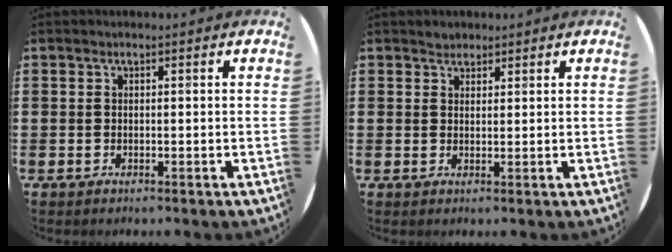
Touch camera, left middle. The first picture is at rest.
{"total": 1.4, "force": [1.3, 0.5, -0.1], "torque": [-0.001, 0.001, 0.026]}